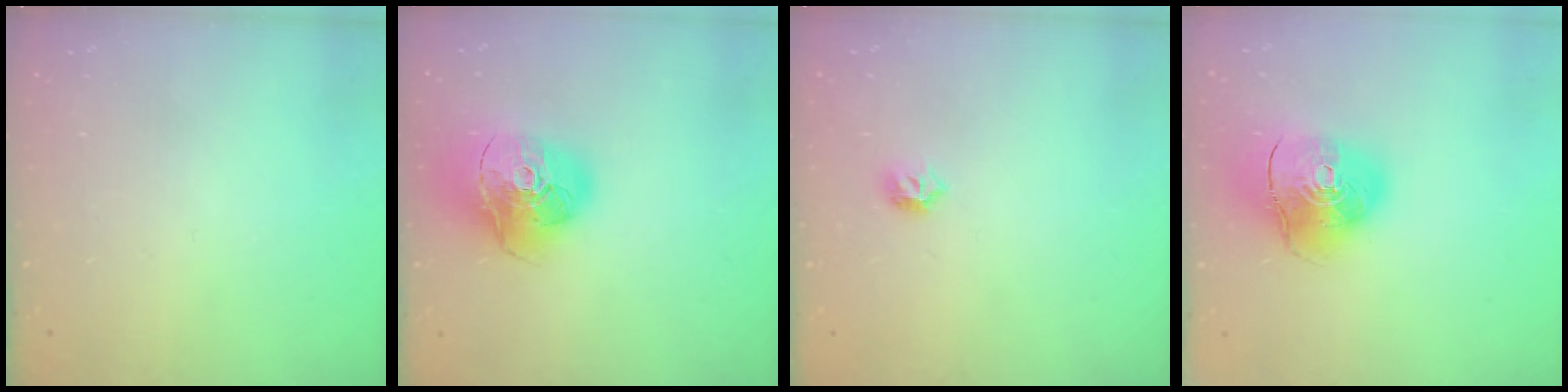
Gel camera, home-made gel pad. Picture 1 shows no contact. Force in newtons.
{"total": 20.1, "press": 20.0, "slide": 2.6}
{"total": 4.8, "press": 4.7, "slide": 1.0}
{"total": 12.7, "press": 12.6, "slide": 2.0}